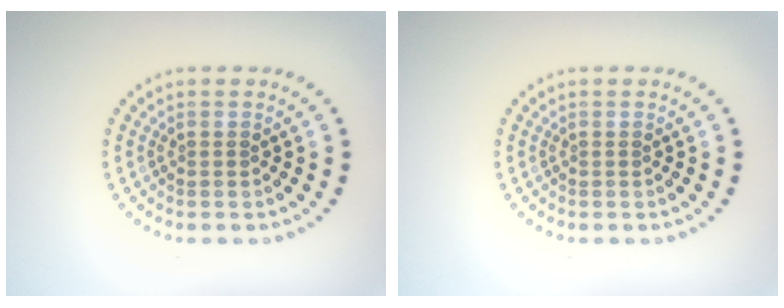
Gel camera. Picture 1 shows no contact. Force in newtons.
{"total": 0.0}